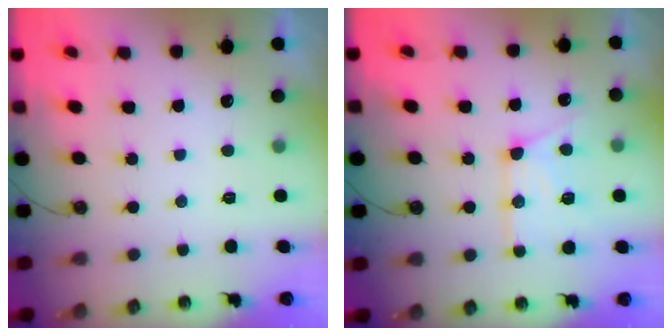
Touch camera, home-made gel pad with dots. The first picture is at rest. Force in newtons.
{"total": 13.1, "press": 13.0, "slide": 1.3}